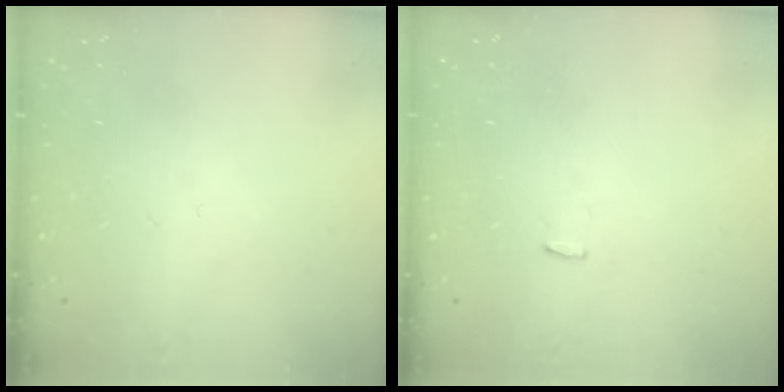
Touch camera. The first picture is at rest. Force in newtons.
{"total": 2.2, "press": 2.1, "slide": 0.4}